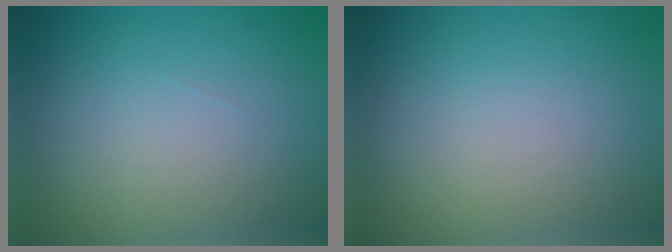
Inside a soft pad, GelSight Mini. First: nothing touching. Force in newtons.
{"total": 0.0}